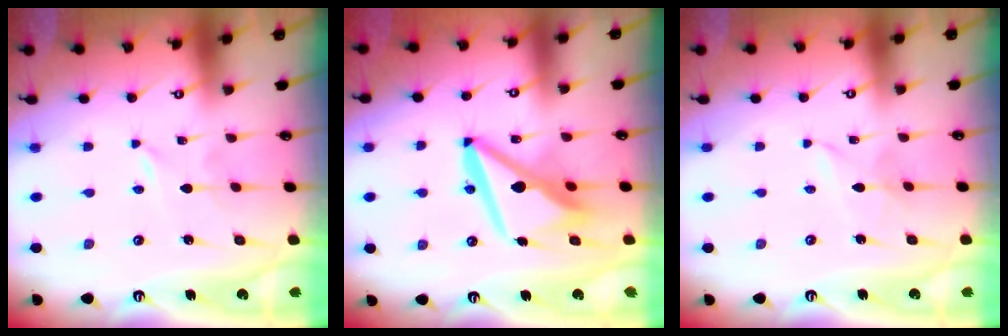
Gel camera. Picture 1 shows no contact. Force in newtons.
{"total": 12.9, "press": 12.8, "slide": 1.7}
{"total": 1.7, "press": 1.6, "slide": 0.1}